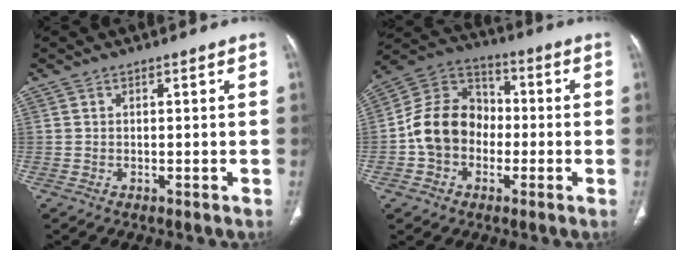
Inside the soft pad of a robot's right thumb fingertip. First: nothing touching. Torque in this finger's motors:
{"motor_torque": [1.92, 1.91, 0.64, -0.69, 0.13]}